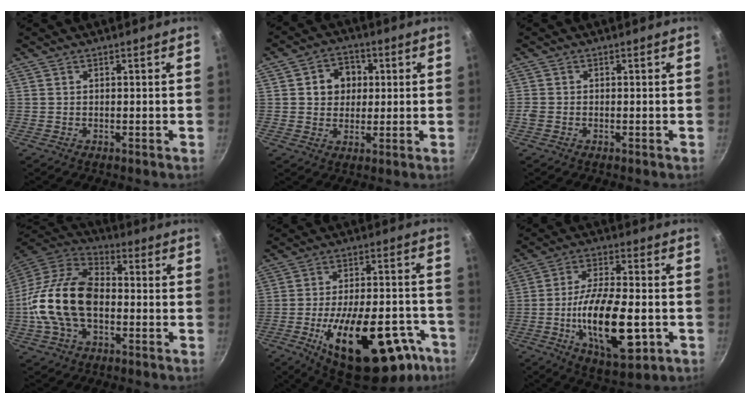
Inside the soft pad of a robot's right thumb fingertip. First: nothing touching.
{"total": 7.5, "force": [1.5, 6.4, 3.5], "torque": [-0.020, 0.004, 0.017]}
{"total": 1.3, "force": [-0.5, 1.0, 0.6], "torque": [-0.013, 0.000, -0.011]}
{"total": 19.6, "force": [-2.9, 13.5, 13.9], "torque": [-0.228, 0.038, -0.065]}
{"total": 29.3, "force": [-13.8, 13.4, 22.0], "torque": [-0.280, 0.052, -0.190]}
{"total": 18.9, "force": [-4.7, 7.8, 16.5], "torque": [-0.282, 0.015, -0.076]}